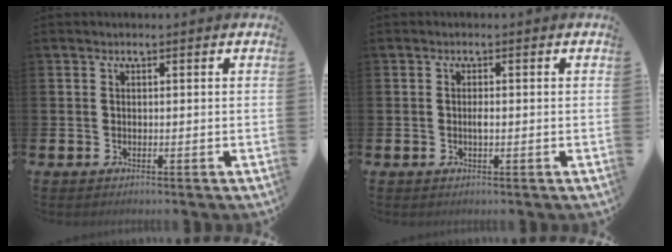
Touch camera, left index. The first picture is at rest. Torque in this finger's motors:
{"motor_torque": [-0.34, -0.04, -0.08, -0.01]}